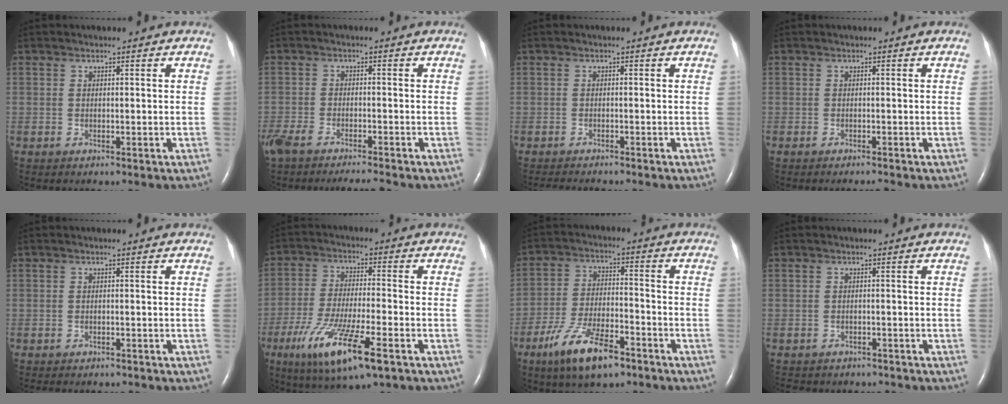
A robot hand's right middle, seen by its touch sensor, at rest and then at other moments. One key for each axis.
{"total": 8.7, "fx": -7.4, "fy": 1.5, "fz": 4.3, "tx": -0.083, "ty": -0.010, "tz": -0.124}
{"total": 3.8, "fx": -3.5, "fy": 0.3, "fz": 1.4, "tx": -0.020, "ty": -0.008, "tz": -0.050}
{"total": 0.9, "fx": -0.9, "fy": 0.0, "fz": 0.3, "tx": -0.008, "ty": -0.003, "tz": -0.013}
{"total": 5.3, "fx": -4.6, "fy": 1.6, "fz": 2.0, "tx": -0.025, "ty": -0.001, "tz": -0.055}
{"total": 13.4, "fx": -6.8, "fy": 2.0, "fz": 11.4, "tx": -0.226, "ty": -0.030, "tz": -0.114}
{"total": 11.3, "fx": -7.2, "fy": 3.4, "fz": 8.0, "tx": -0.159, "ty": -0.009, "tz": -0.129}
{"total": 8.3, "fx": -7.4, "fy": 3.1, "fz": 2.4, "tx": -0.042, "ty": 0.002, "tz": -0.086}